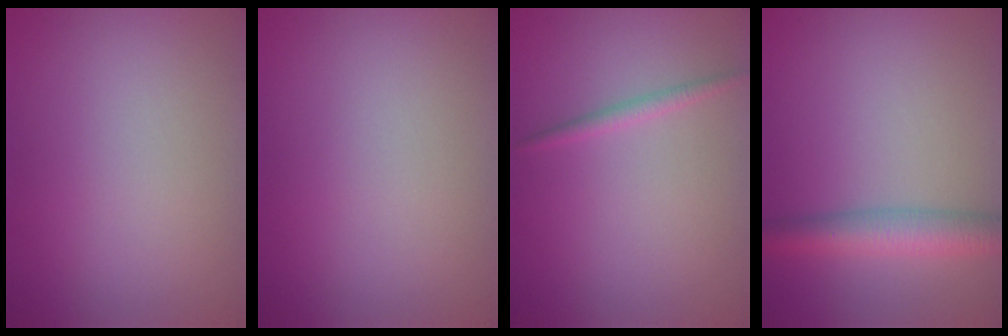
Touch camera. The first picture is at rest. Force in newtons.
{"total": 0.0}
{"total": 1.1, "press": 1.1, "slide": 0.0}
{"total": 4.5, "press": 4.4, "slide": 0.2}